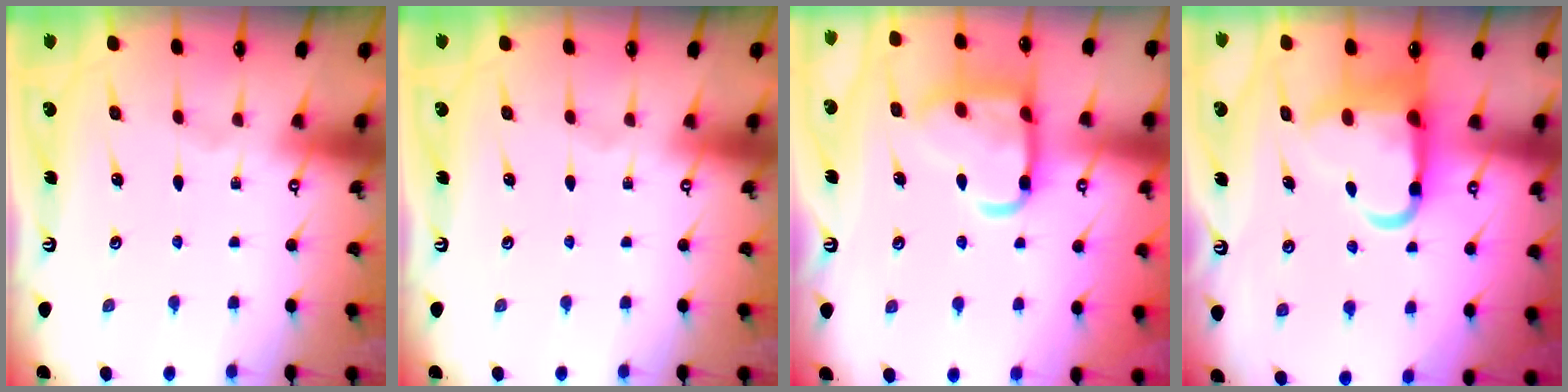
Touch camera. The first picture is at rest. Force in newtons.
{"total": 0.0}
{"total": 16.9, "press": 16.9, "slide": 1.5}
{"total": 10.9, "press": 10.7, "slide": 2.0}